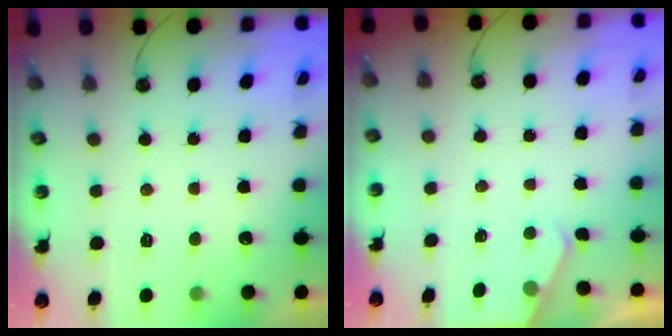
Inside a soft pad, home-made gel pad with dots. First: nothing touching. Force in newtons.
{"total": 2.4, "press": 2.4, "slide": 0.4}